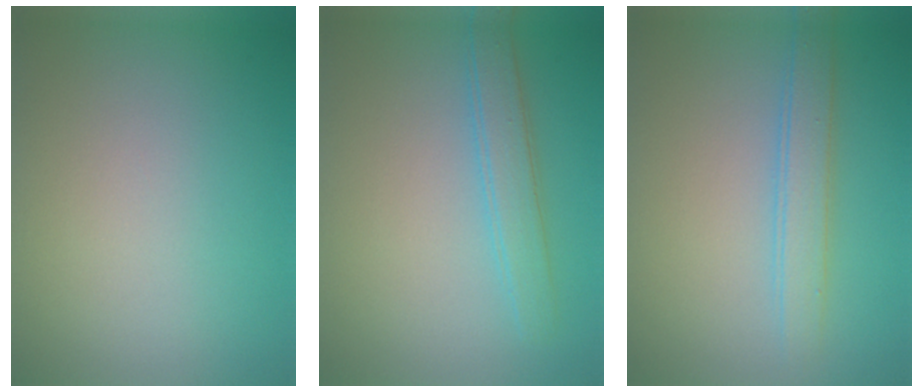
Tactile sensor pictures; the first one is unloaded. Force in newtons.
{"total": 2.6, "press": 2.6, "slide": 0.1}
{"total": 2.6, "press": 2.6, "slide": 0.1}